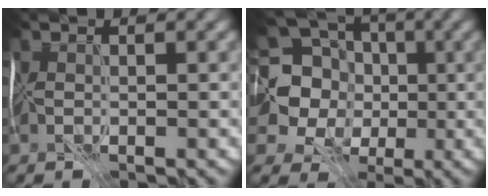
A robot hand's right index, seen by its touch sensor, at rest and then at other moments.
{"total": 12.9, "force": [1.8, 12.0, 4.5], "torque": [-0.147, 0.031, 0.012]}